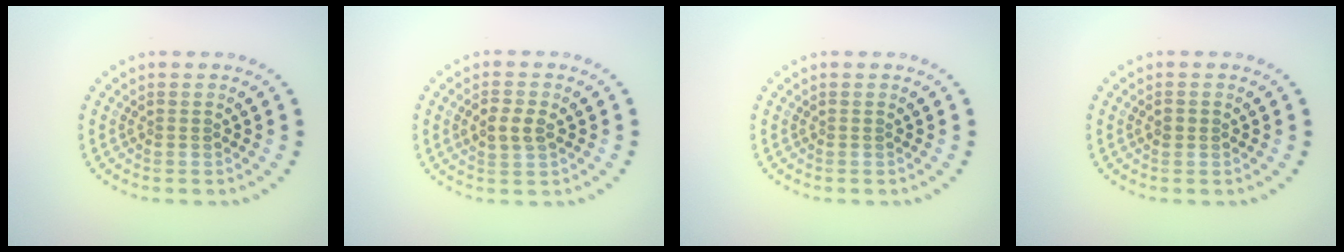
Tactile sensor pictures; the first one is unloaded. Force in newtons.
{"total": 2.2, "press": 2.2, "slide": 0.3}
{"total": 0.0}
{"total": 1.0, "press": 1.0, "slide": 0.0}